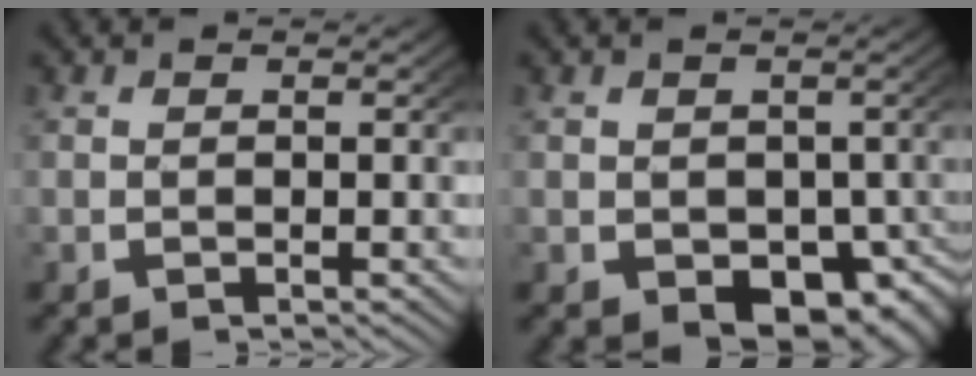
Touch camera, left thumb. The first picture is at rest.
{"total": 6.3, "force": [-1.8, 4.3, 4.2], "torque": [-0.065, -0.039, -0.005]}